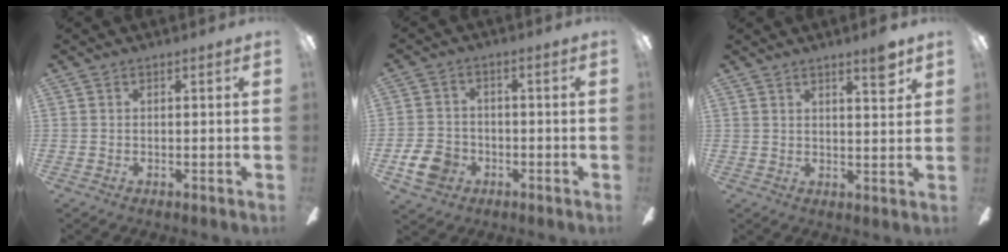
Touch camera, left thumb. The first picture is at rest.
{"total": 7.7, "force": [-3.3, 5.9, 3.8], "torque": [-0.084, 0.016, -0.061]}
{"total": 5.1, "force": [3.5, 0.6, 3.7], "torque": [-0.048, -0.018, 0.051]}